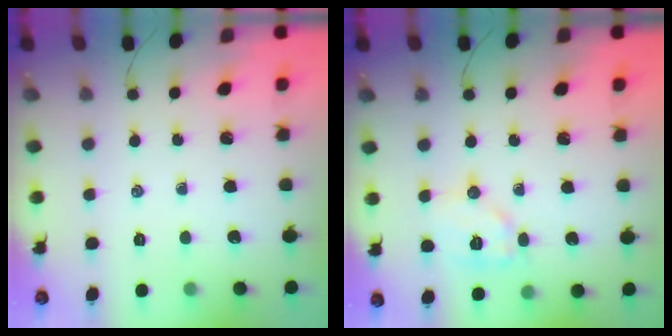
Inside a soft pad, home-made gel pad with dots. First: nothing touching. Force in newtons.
{"total": 9.5, "press": 9.5, "slide": 0.3}